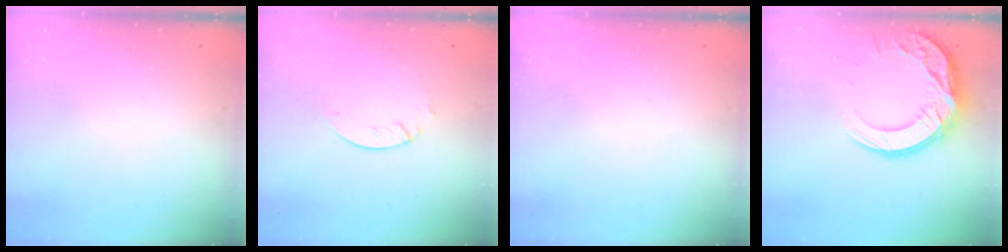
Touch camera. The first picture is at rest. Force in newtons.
{"total": 2.3, "press": 2.3, "slide": 0.2}
{"total": 0.0}
{"total": 14.6, "press": 14.6, "slide": 1.1}